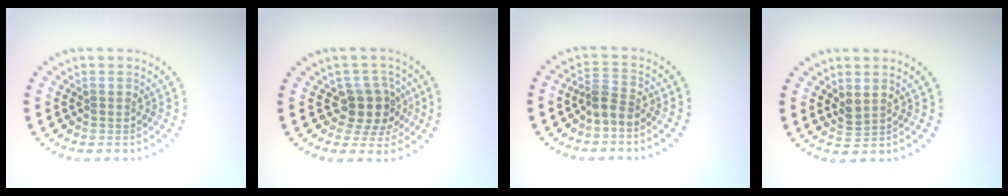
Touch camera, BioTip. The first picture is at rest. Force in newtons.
{"total": 3.5, "press": 2.9, "slide": 2.1}
{"total": 2.4, "press": 1.8, "slide": 1.6}
{"total": 1.1, "press": 1.0, "slide": 0.5}